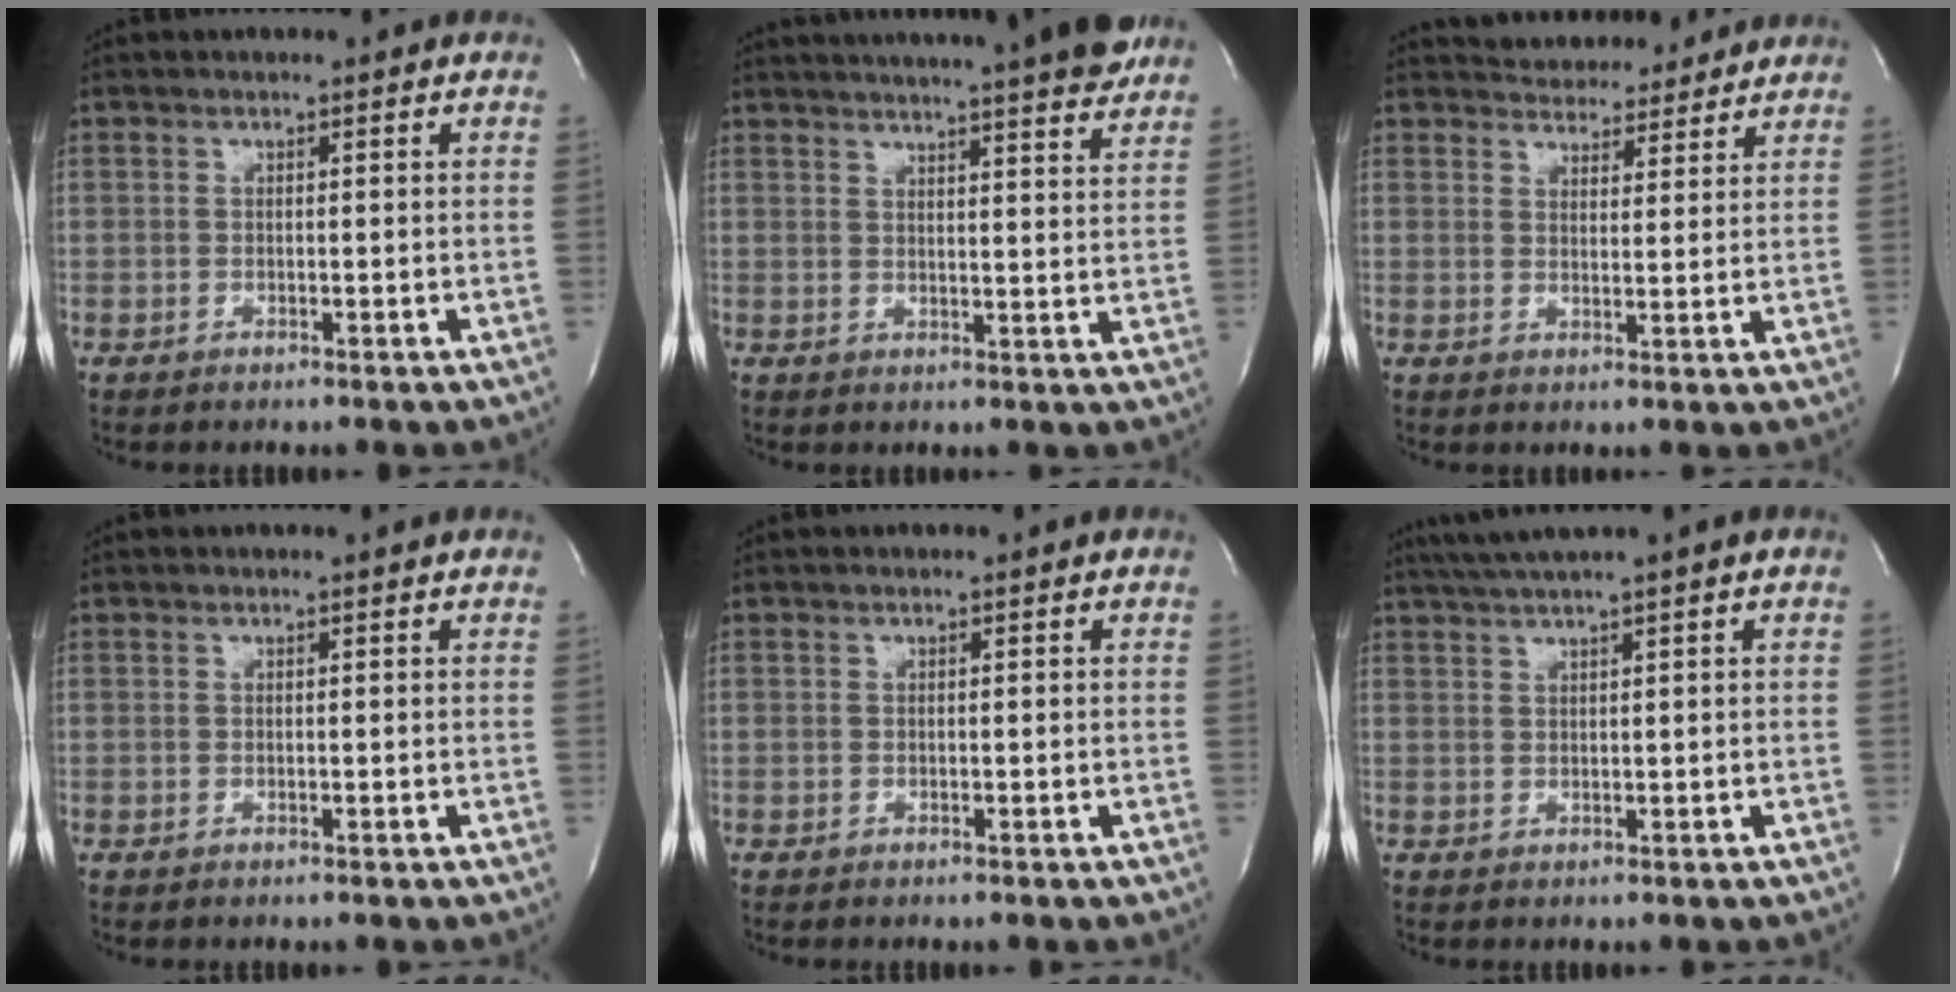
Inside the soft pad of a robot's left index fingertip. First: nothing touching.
{"total": 20.5, "force": [18.4, 1.4, 8.9], "torque": [-0.143, -0.010, 0.232]}
{"total": 8.5, "force": [8.0, 2.4, 1.3], "torque": [-0.013, 0.007, 0.104]}
{"total": 1.1, "force": [1.1, -0.1, 0.4], "torque": [-0.011, 0.002, 0.013]}
{"total": 0.0}
{"total": 4.2, "force": [3.0, -1.2, 2.6], "torque": [-0.054, 0.011, 0.061]}